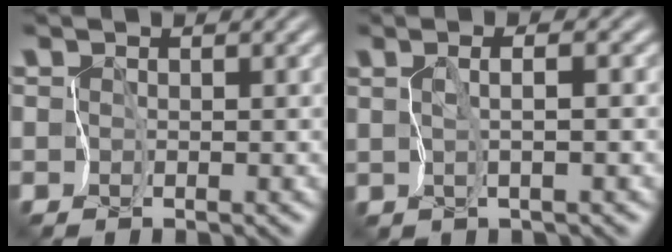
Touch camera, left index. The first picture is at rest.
{"total": 1.2, "force": [0.2, -0.5, 1.0], "torque": [-0.007, -0.010, 0.005]}